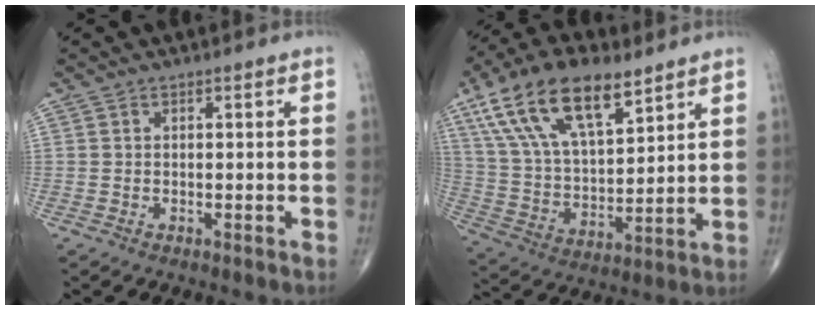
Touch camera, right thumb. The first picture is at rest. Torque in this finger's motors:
{"motor_torque": [-0.32, 3.71, 1.73, 1.04, 0.51]}